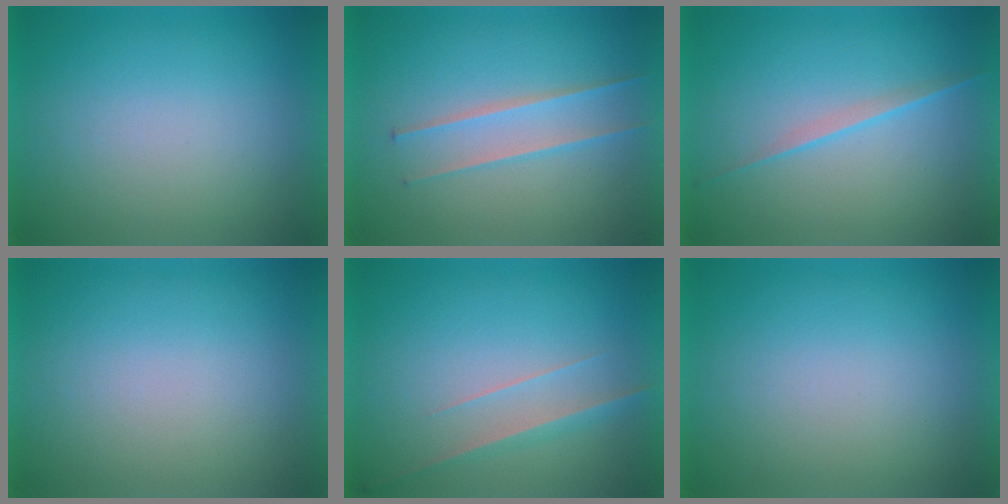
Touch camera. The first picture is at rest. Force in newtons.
{"total": 2.4}
{"total": 2.2}
{"total": 0.0}
{"total": 2.9}
{"total": 1.2}